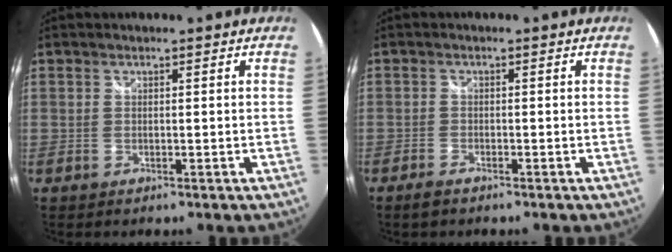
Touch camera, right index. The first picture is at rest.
{"total": 2.1, "force": [-1.8, 0.7, 1.0], "torque": [-0.029, -0.005, -0.037]}